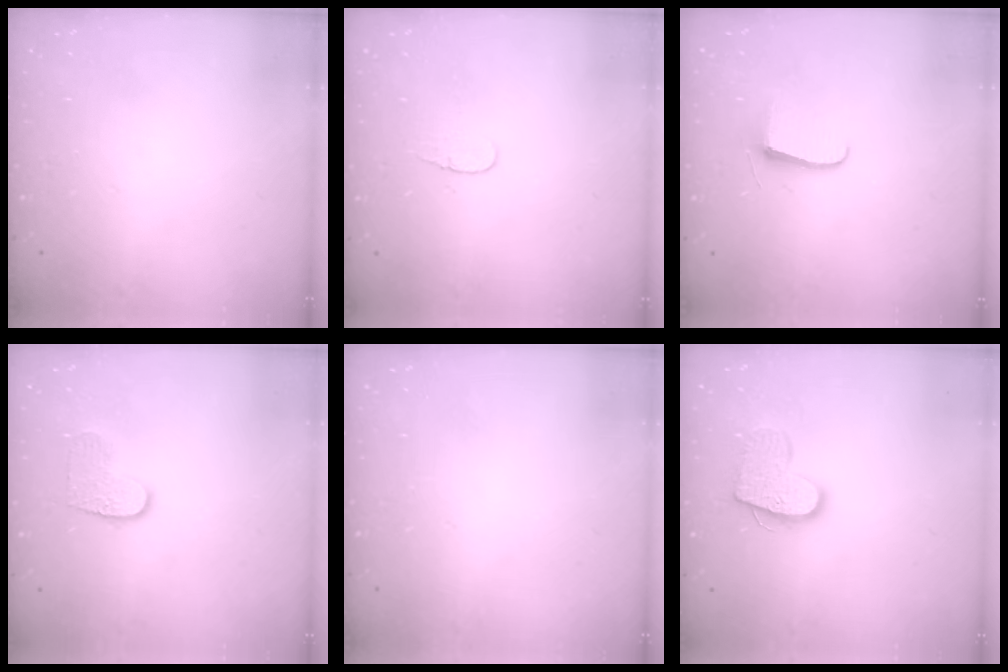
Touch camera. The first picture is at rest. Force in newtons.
{"total": 3.7, "press": 3.7, "slide": 0.5}
{"total": 6.2, "press": 6.2, "slide": 0.7}
{"total": 6.4, "press": 6.4, "slide": 0.3}
{"total": 0.0}
{"total": 13.0, "press": 13.0, "slide": 0.9}